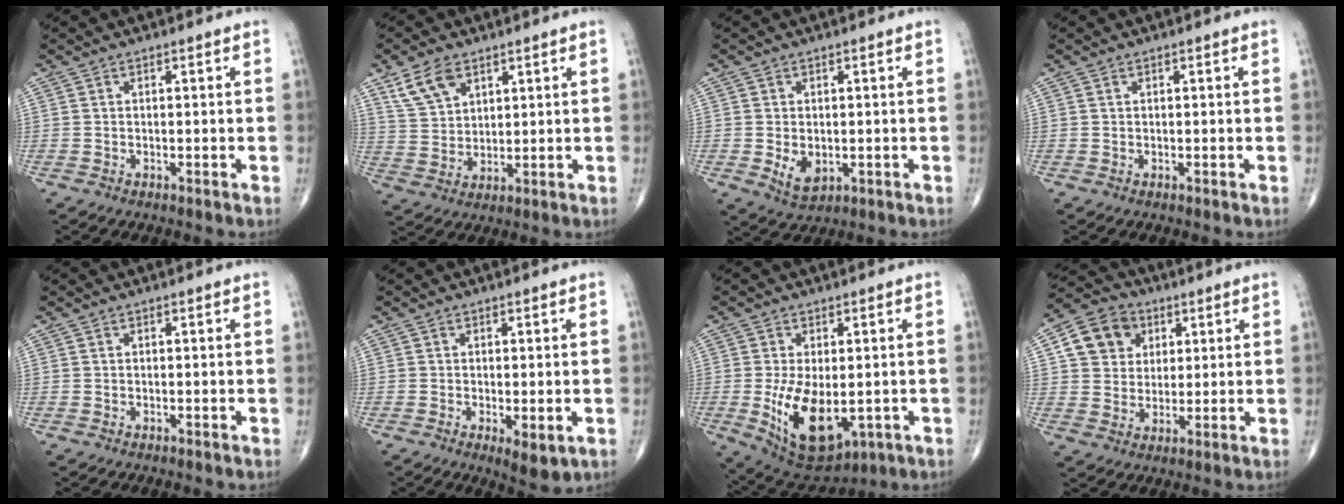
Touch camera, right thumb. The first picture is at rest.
{"total": 7.7, "force": [4.6, 4.5, 4.2], "torque": [-0.070, -0.017, 0.097]}
{"total": 4.9, "force": [-0.8, 3.2, 3.5], "torque": [-0.053, -0.010, -0.001]}
{"total": 0.0}
{"total": 0.0}
{"total": 4.6, "force": [-1.2, 1.7, 4.0], "torque": [-0.063, -0.014, -0.013]}
{"total": 13.4, "force": [-2.3, 7.1, 11.1], "torque": [-0.185, -0.019, -0.014]}
{"total": 10.6, "force": [3.5, 8.9, 4.6], "torque": [-0.060, -0.004, 0.058]}